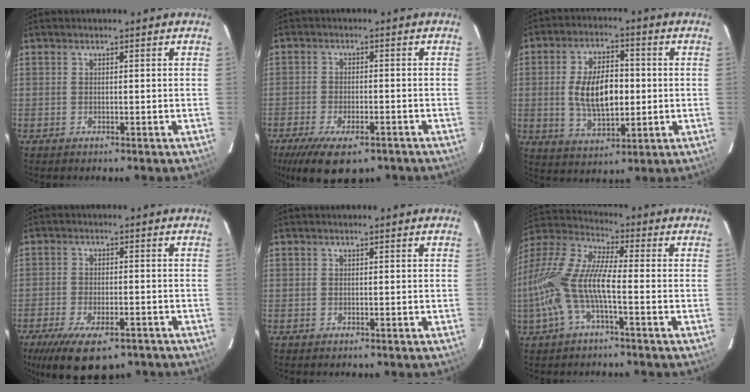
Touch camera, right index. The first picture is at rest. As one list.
[{"total": 12.8, "force": [-8.7, 5.0, 7.9], "torque": [-0.171, -0.034, -0.137]}, {"total": 12.1, "force": [-0.3, 6.1, 10.4], "torque": [-0.196, 0.005, 0.002]}, {"total": 13.9, "force": [-9.3, 5.5, 8.7], "torque": [-0.182, -0.033, -0.144]}, {"total": 0.0}, {"total": 15.8, "force": [-3.4, 4.6, 14.8], "torque": [-0.297, -0.003, -0.070]}]